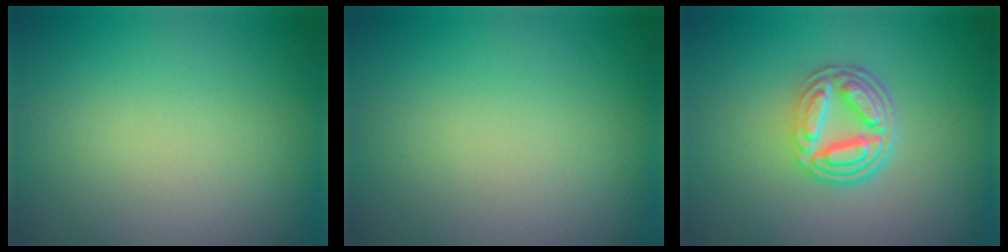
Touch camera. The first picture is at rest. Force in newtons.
{"total": 0.0}
{"total": 5.2, "press": 3.8, "slide": 3.6}